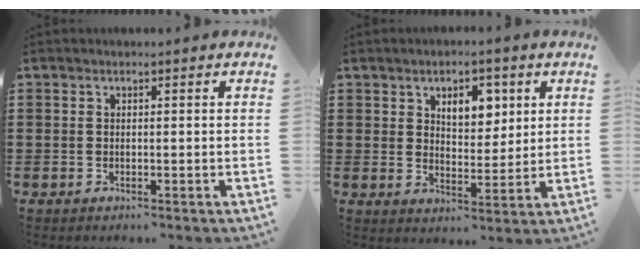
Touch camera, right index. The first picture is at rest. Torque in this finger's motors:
{"motor_torque": [0.39, 0.17, 0.15, 0.05]}